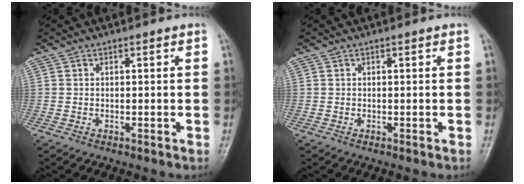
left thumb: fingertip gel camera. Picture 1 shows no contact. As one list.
[{"total": 0.0}]